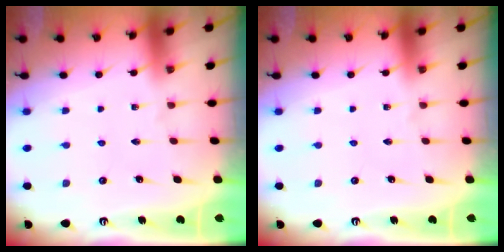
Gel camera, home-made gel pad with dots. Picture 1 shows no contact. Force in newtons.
{"total": 0.0}